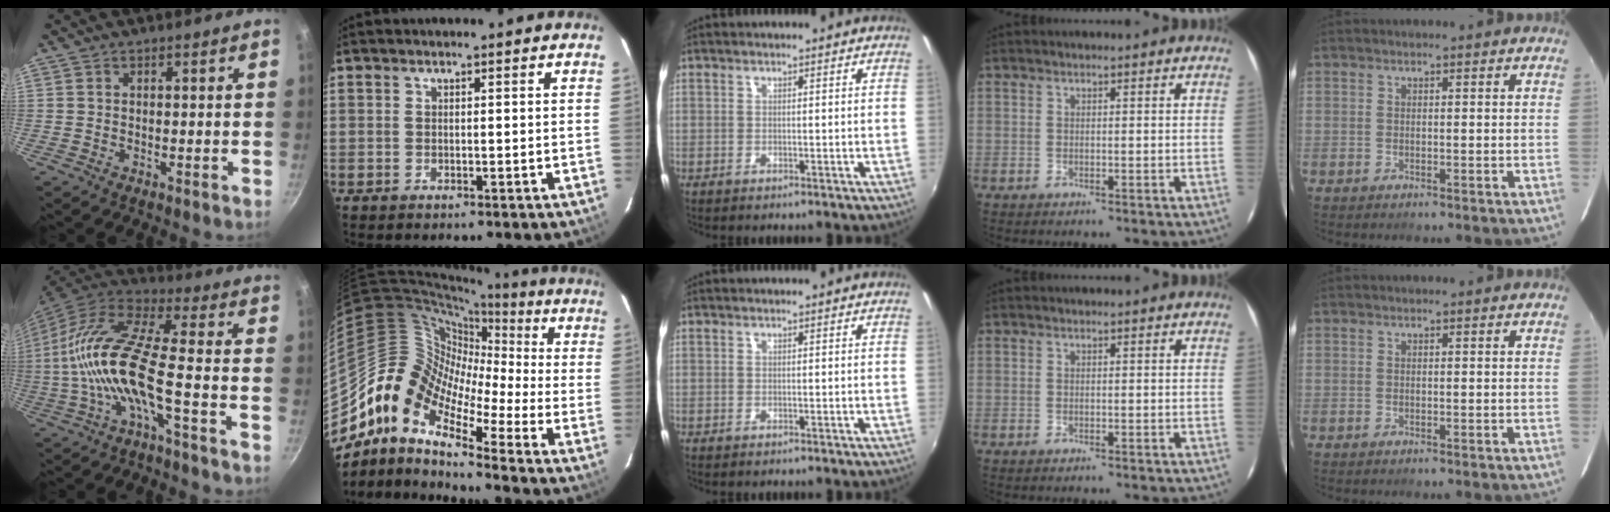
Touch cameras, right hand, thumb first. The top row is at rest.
{"thumb": {"total": 15.9, "force": [-4.0, 3.7, 14.9], "torque": [-0.301, 0.044, -0.088]}, "index": {"total": 11.9, "force": [-6.3, 6.1, 8.1], "torque": [-0.128, 0.014, -0.149]}}